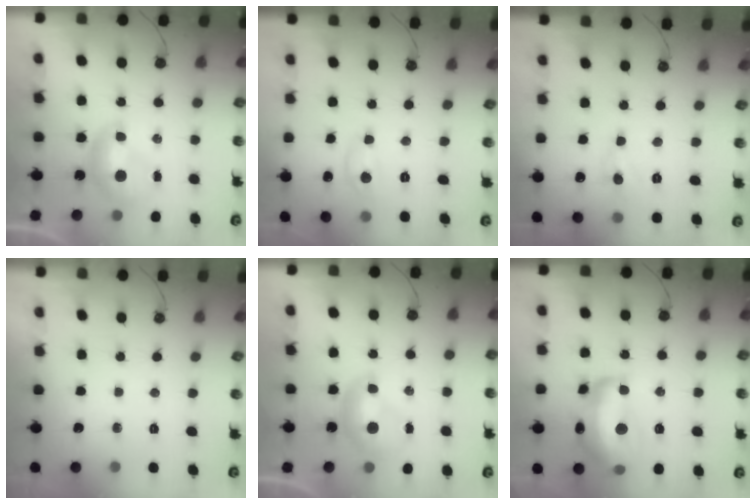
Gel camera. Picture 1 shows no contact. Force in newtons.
{"total": 1.1, "press": 1.0, "slide": 0.2}
{"total": 2.5, "press": 2.4, "slide": 0.8}
{"total": 0.0}
{"total": 0.0}
{"total": 11.6, "press": 11.5, "slide": 1.2}